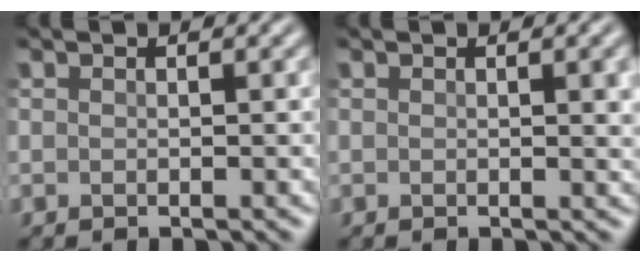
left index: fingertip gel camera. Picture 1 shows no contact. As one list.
[{"total": 2.5, "force": [0.5, 0.8, 2.4], "torque": [-0.016, 0.004, 0.012]}]